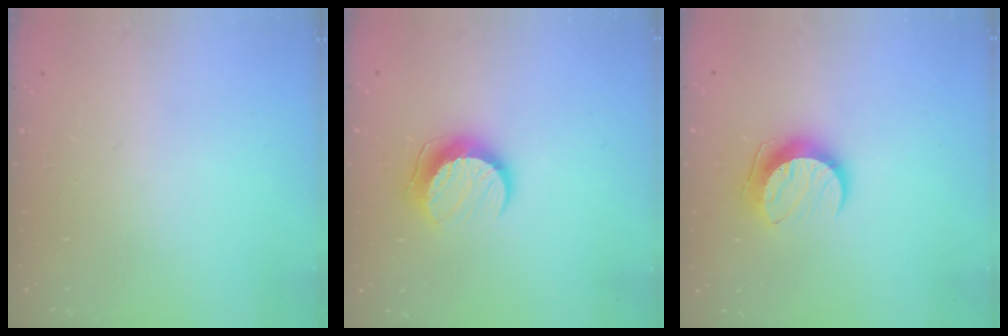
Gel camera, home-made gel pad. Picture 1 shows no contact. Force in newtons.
{"total": 9.7, "press": 9.7, "slide": 0.5}
{"total": 9.8, "press": 9.8, "slide": 0.1}